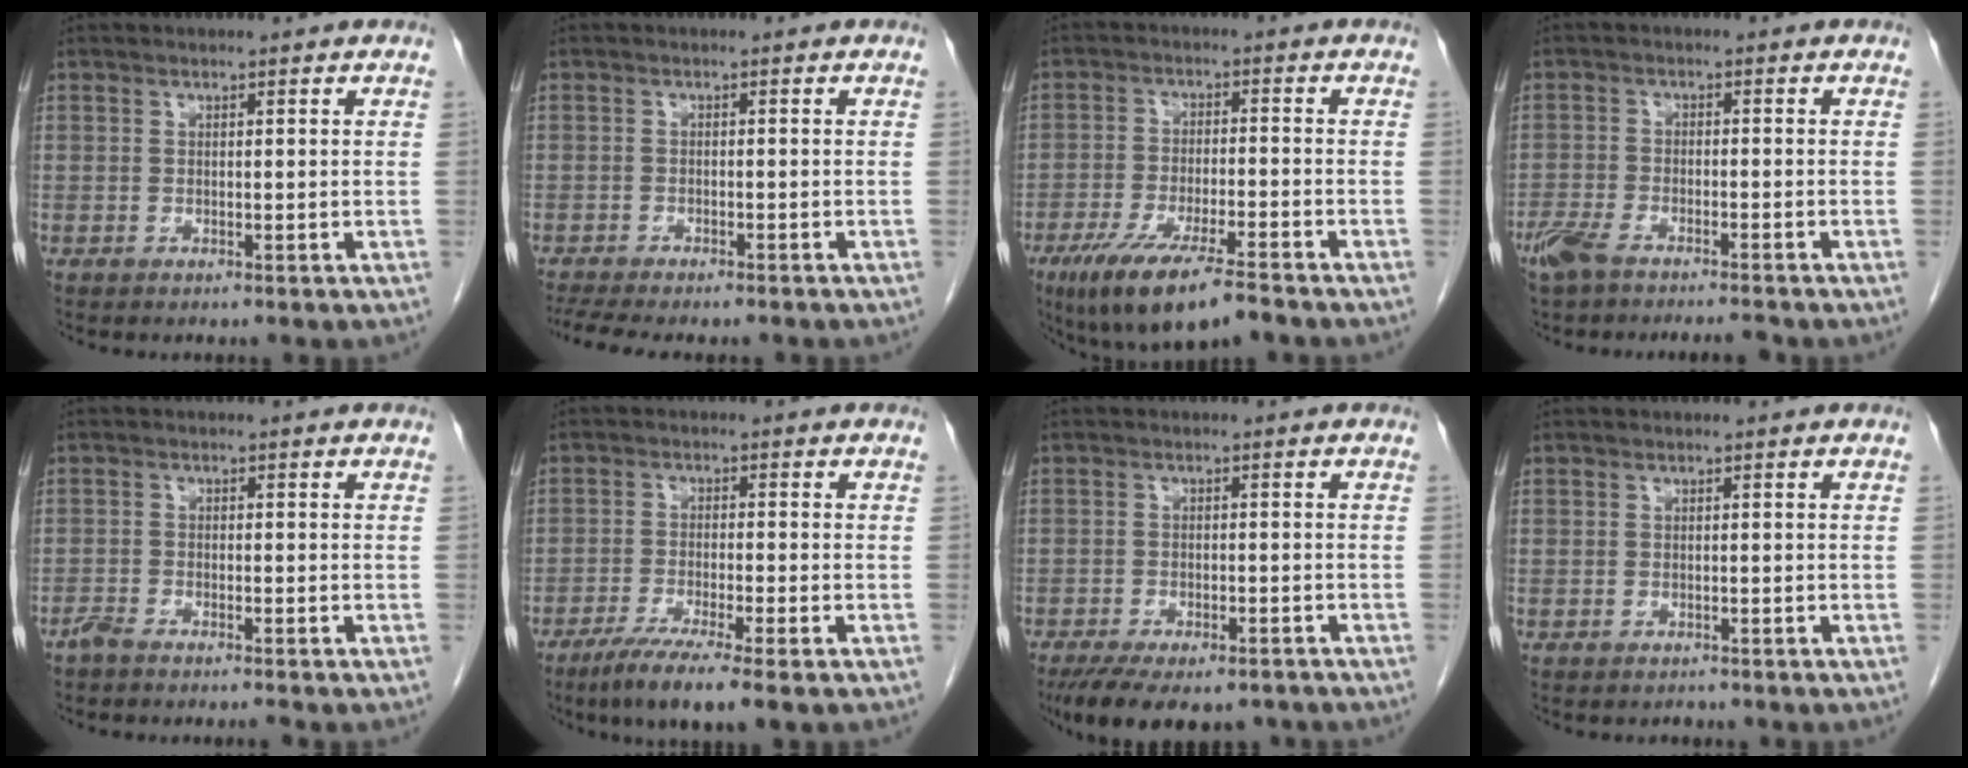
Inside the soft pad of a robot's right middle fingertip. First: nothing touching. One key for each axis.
{"total": 9.8, "fx": -8.4, "fy": 2.2, "fz": 4.6, "tx": -0.072, "ty": -0.005, "tz": -0.120}
{"total": 11.4, "fx": -7.8, "fy": 1.8, "fz": 8.1, "tx": -0.144, "ty": -0.025, "tz": -0.130}
{"total": 6.6, "fx": -5.6, "fy": 1.3, "fz": 3.2, "tx": -0.064, "ty": -0.008, "tz": -0.100}
{"total": 2.6, "fx": -2.4, "fy": 0.0, "fz": 1.0, "tx": -0.019, "ty": -0.004, "tz": -0.045}
{"total": 7.5, "fx": -5.0, "fy": -0.1, "fz": 5.6, "tx": -0.099, "ty": -0.020, "tz": -0.085}
{"total": 12.2, "fx": -9.1, "fy": 5.1, "fz": 6.3, "tx": -0.109, "ty": -0.009, "tz": -0.128}
{"total": 0.8, "fx": -0.5, "fy": 0.5, "fz": -0.2, "tx": -0.008, "ty": 0.001, "tz": -0.012}